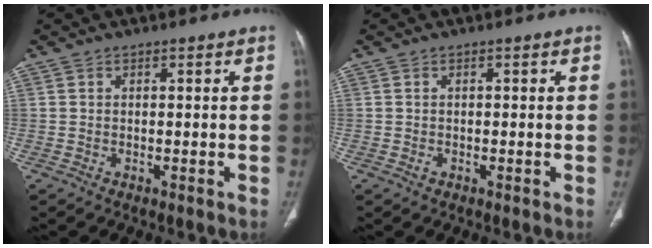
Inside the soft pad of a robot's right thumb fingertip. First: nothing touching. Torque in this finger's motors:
{"motor_torque": [0.11, 0.03, 0.26, -0.18, -0.02]}